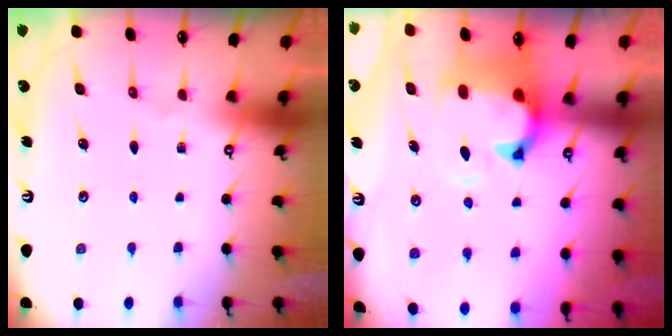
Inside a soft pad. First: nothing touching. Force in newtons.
{"total": 3.2, "press": 2.9, "slide": 1.3}